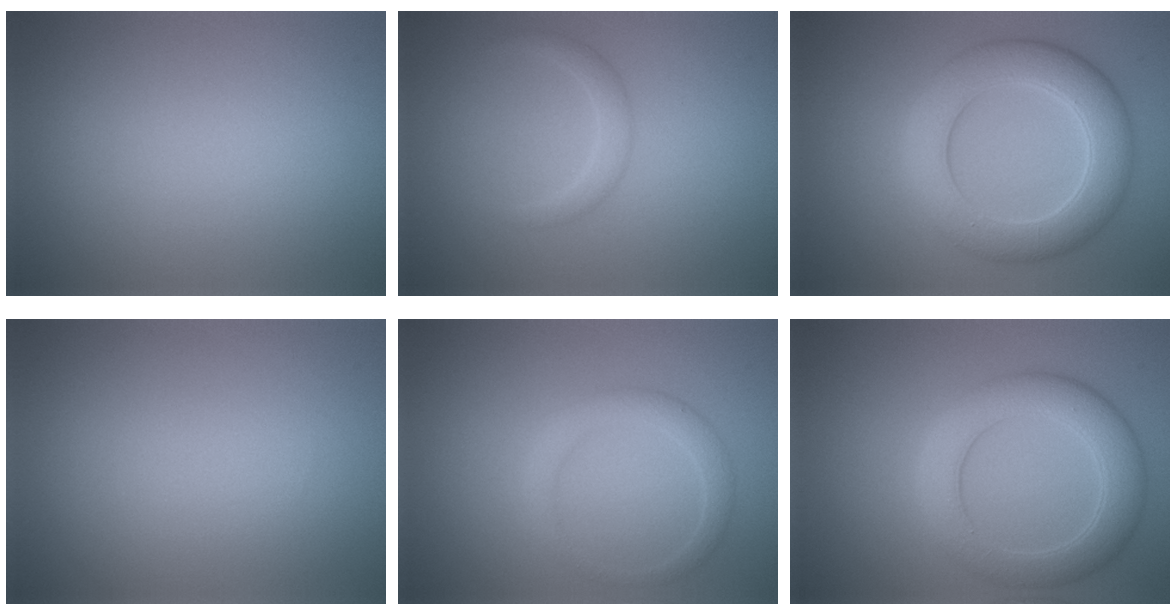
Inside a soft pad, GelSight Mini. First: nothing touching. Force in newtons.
{"total": 1.5, "press": 1.5, "slide": 0.0}
{"total": 6.9, "press": 6.9, "slide": 0.2}
{"total": 0.0}
{"total": 2.1, "press": 2.1, "slide": 0.1}
{"total": 5.5, "press": 5.4, "slide": 0.4}